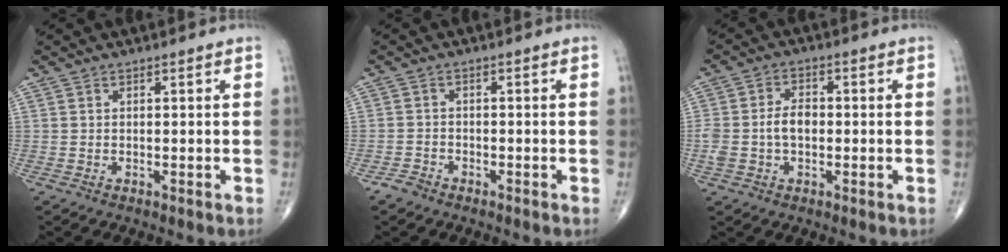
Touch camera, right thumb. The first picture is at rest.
{"total": 2.0, "force": [-1.6, 1.1, 0.4], "torque": [-0.009, 0.007, -0.030]}
{"total": 6.2, "force": [-0.5, 4.0, 4.7], "torque": [-0.099, 0.020, -0.009]}